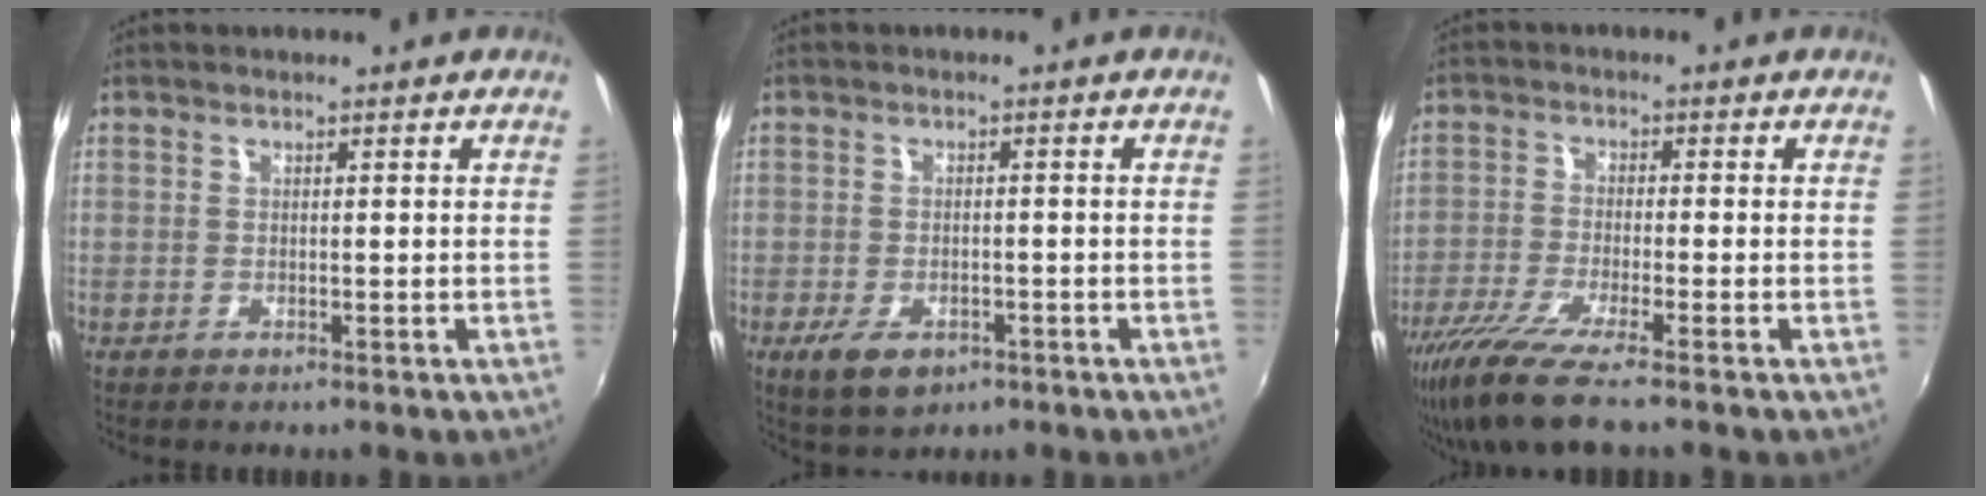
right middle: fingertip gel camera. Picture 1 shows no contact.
{"total": 6.1, "force": [-3.2, 3.3, 4.0], "torque": [-0.089, -0.018, -0.051]}
{"total": 9.2, "force": [-7.0, 0.0, 6.0], "torque": [-0.136, -0.036, -0.130]}